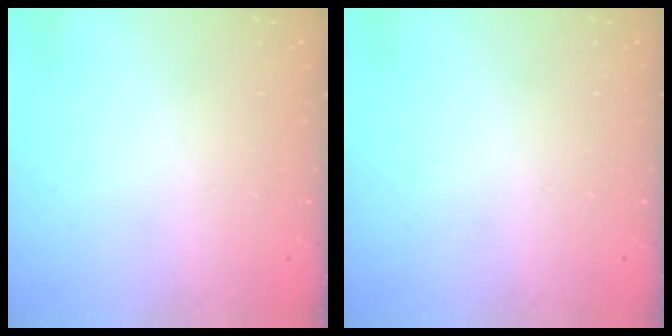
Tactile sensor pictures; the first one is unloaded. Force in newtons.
{"total": 0.0}